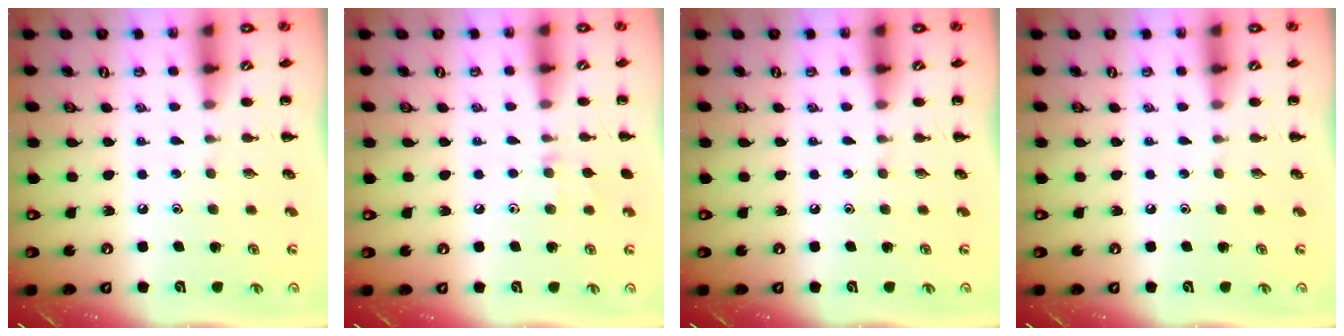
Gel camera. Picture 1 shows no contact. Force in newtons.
{"total": 5.9, "press": 5.6, "slide": 1.8}
{"total": 0.0}
{"total": 0.0}